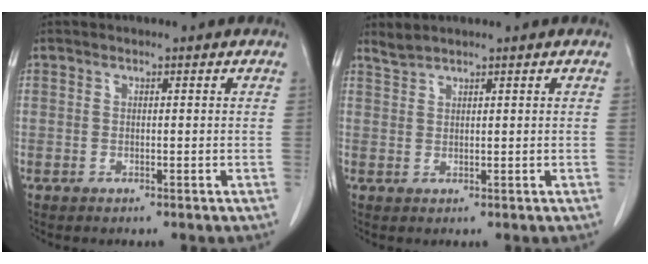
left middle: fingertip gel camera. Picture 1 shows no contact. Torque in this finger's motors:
{"motor_torque": [0.12, -0.31, -0.10, -0.01]}